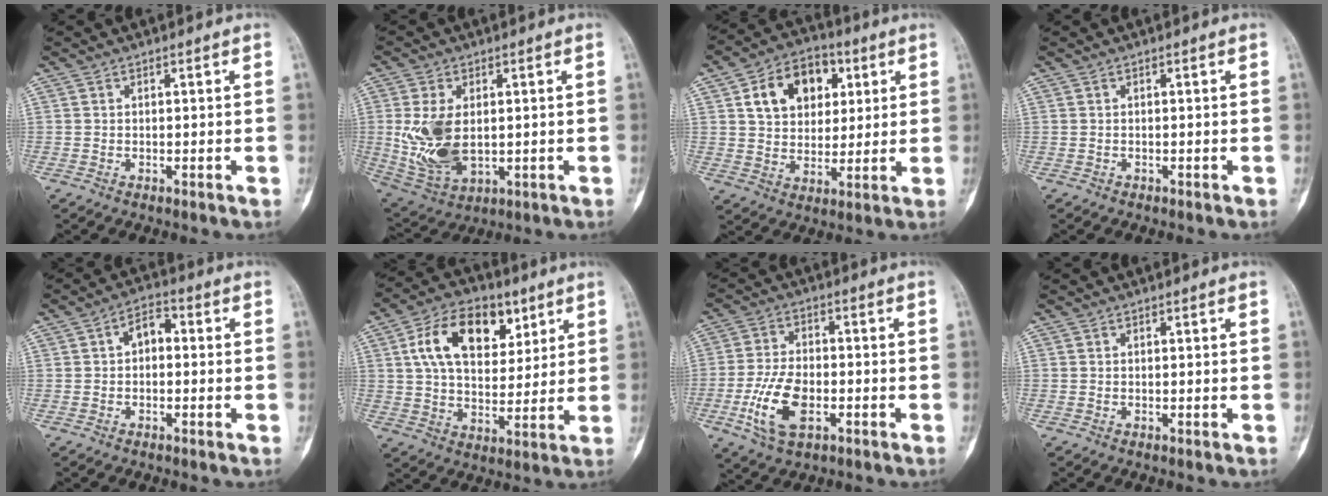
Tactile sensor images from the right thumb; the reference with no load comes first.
{"total": 12.6, "force": [0.4, 7.6, 10.0], "torque": [-0.200, -0.010, 0.029]}
{"total": 13.6, "force": [4.7, 9.8, 8.2], "torque": [-0.093, -0.003, 0.076]}
{"total": 0.0}
{"total": 4.6, "force": [0.2, 3.0, 3.5], "torque": [-0.043, 0.018, -0.010]}
{"total": 16.3, "force": [6.4, 10.1, 11.0], "torque": [-0.155, -0.010, 0.111]}
{"total": 10.9, "force": [-3.7, 5.7, 8.5], "torque": [-0.176, 0.011, -0.066]}
{"total": 0.0}